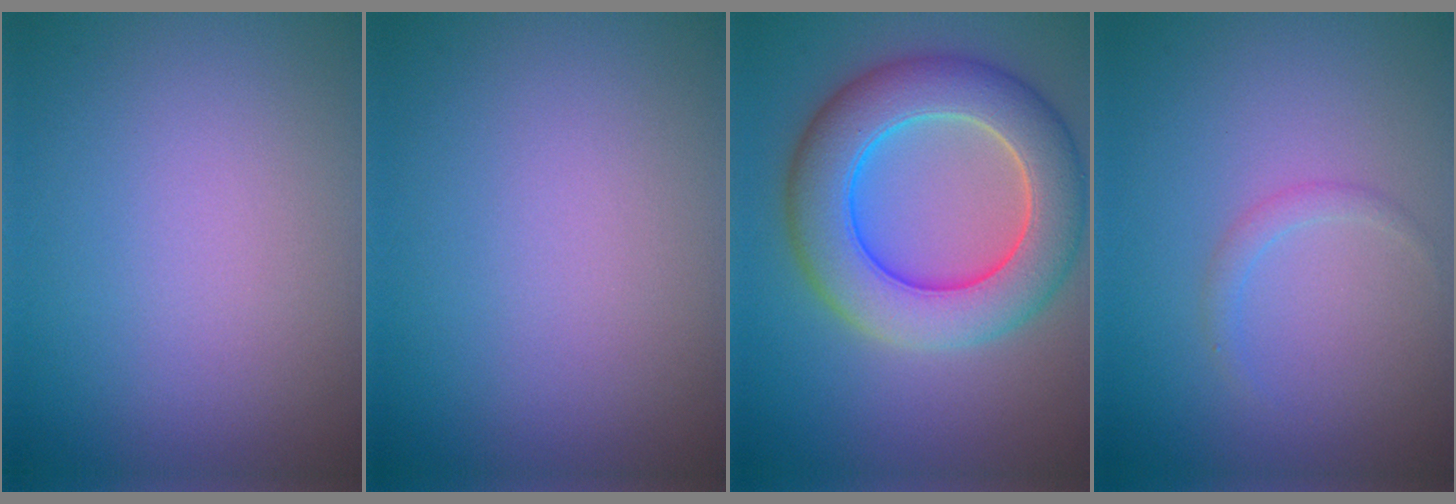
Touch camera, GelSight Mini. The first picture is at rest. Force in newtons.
{"total": 0.0}
{"total": 9.1, "press": 9.1, "slide": 0.5}
{"total": 1.0, "press": 1.0, "slide": 0.0}